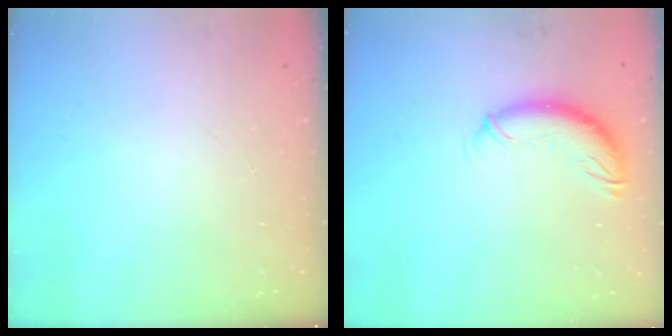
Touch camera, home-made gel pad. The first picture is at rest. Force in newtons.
{"total": 10.9, "press": 10.9, "slide": 0.9}